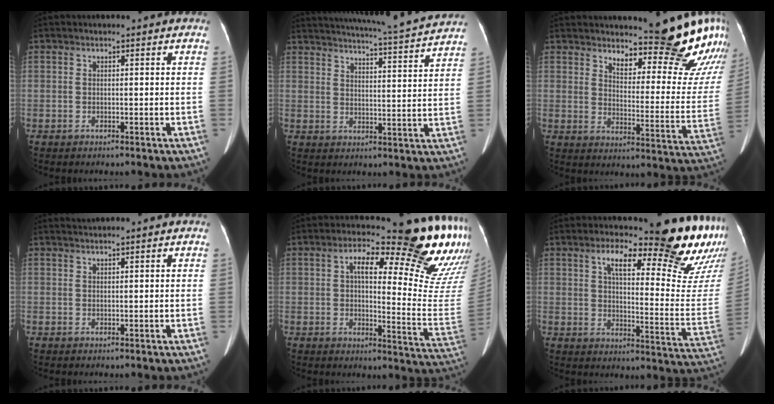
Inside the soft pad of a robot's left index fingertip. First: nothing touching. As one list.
[{"total": 18.6, "force": [17.3, -0.1, 6.6], "torque": [-0.115, -0.018, 0.226]}, {"total": 18.6, "force": [16.7, 3.1, 7.6], "torque": [-0.079, -0.094, 0.197]}, {"total": 3.3, "force": [3.0, -0.3, 1.2], "torque": [-0.015, 0.030, 0.049]}, {"total": 22.6, "force": [13.9, 4.1, 17.3], "torque": [-0.196, -0.022, 0.165]}, {"total": 23.4, "force": [17.3, 3.5, 15.3], "torque": [-0.191, -0.057, 0.210]}]